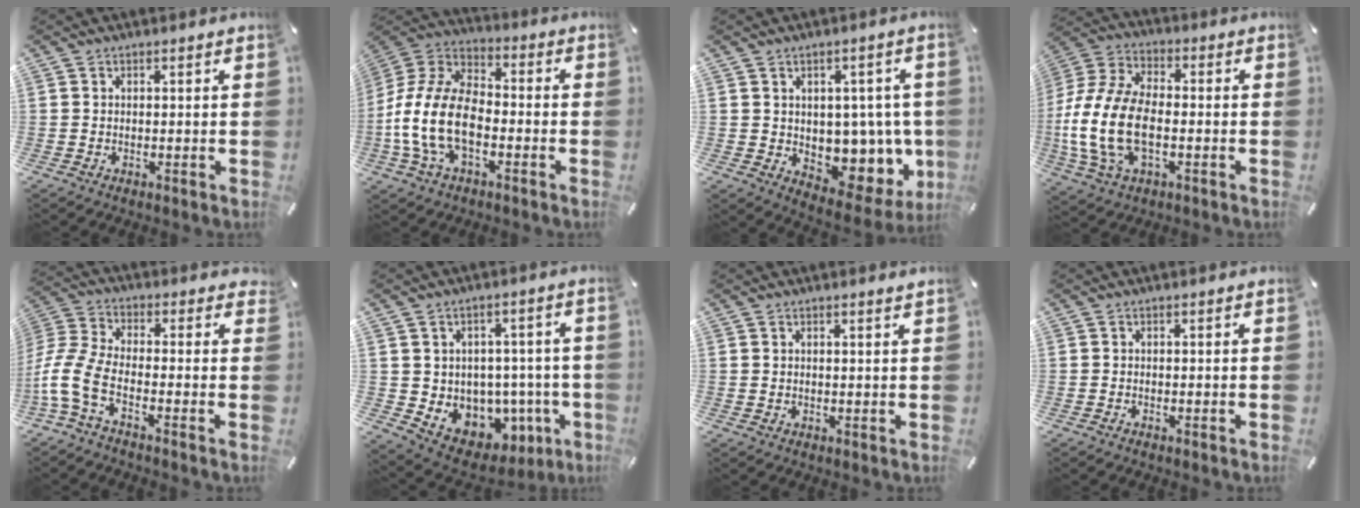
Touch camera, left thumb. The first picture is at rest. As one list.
[{"total": 15.3, "force": [-5.5, 9.1, 10.9], "torque": [-0.241, 0.017, -0.103]}, {"total": 9.1, "force": [1.2, 7.1, 5.6], "torque": [-0.060, -0.028, 0.037]}, {"total": 16.7, "force": [-3.8, 10.1, 12.8], "torque": [-0.278, 0.004, -0.066]}, {"total": 9.8, "force": [-3.9, 5.1, 7.4], "torque": [-0.168, -0.001, -0.073]}, {"total": 6.8, "force": [-1.5, 6.3, 2.1], "torque": [-0.032, -0.021, -0.009]}, {"total": 0.8, "force": [0.8, 0.0, 0.3], "torque": [-0.006, -0.001, 0.014]}, {"total": 0.0}]